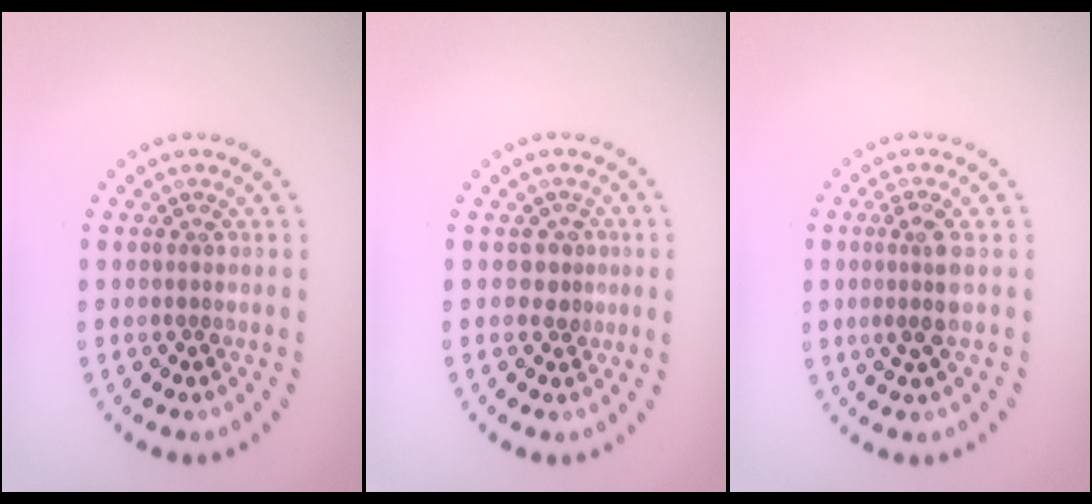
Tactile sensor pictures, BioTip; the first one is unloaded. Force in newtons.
{"total": 1.5, "press": 0.9, "slide": 1.1}
{"total": 2.4, "press": 1.9, "slide": 1.5}